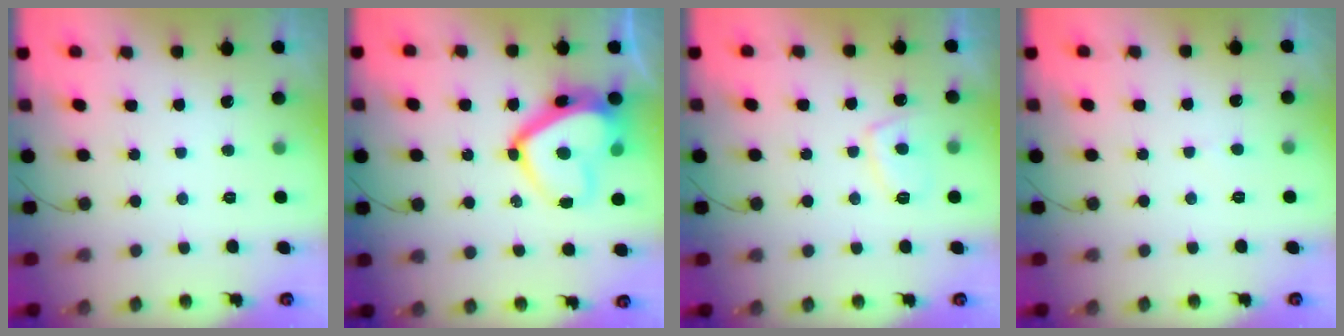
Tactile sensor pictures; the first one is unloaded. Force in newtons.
{"total": 14.4, "press": 14.3, "slide": 1.4}
{"total": 6.3, "press": 6.2, "slide": 1.1}
{"total": 2.5, "press": 2.5, "slide": 0.2}